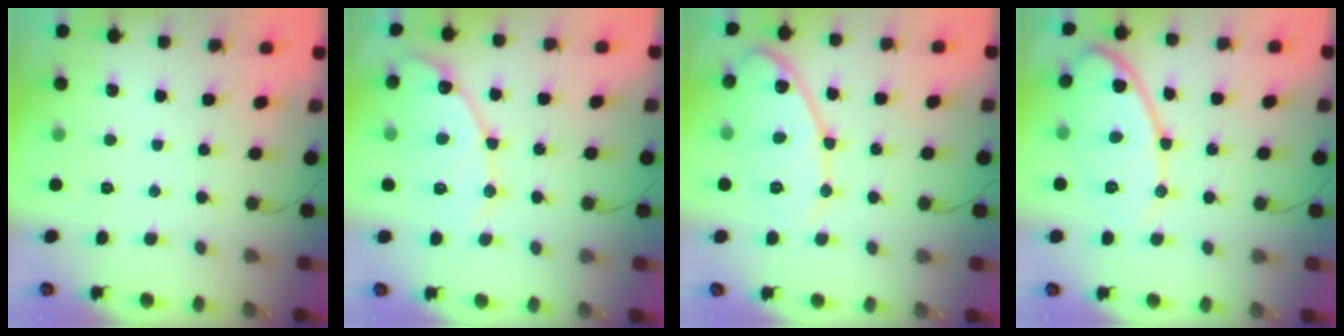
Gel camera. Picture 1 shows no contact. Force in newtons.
{"total": 14.0, "press": 13.9, "slide": 1.2}
{"total": 12.9, "press": 12.9, "slide": 0.9}
{"total": 13.7, "press": 13.6, "slide": 1.1}